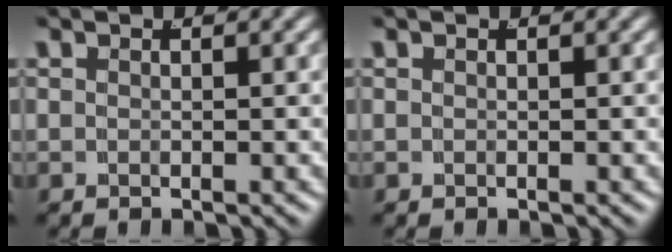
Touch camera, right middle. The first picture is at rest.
{"total": 0.0}